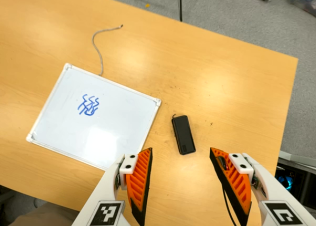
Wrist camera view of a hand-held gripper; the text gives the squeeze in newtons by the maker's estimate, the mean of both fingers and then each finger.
{"total": 0.0}